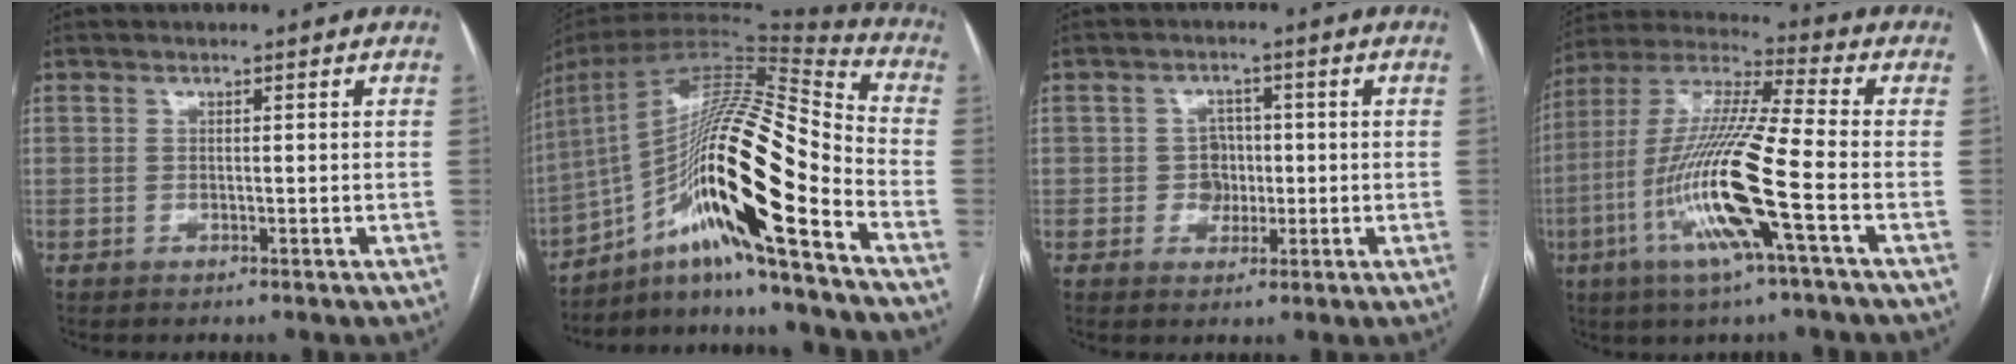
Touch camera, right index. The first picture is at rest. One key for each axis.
{"total": 22.4, "fx": -11.0, "fy": 0.8, "fz": 19.5, "tx": -0.348, "ty": 0.008, "tz": -0.193}
{"total": 3.6, "fx": -0.3, "fy": 3.4, "fz": 1.2, "tx": -0.012, "ty": 0.013, "tz": 0.003}
{"total": 16.7, "fx": -5.6, "fy": 0.0, "fz": 15.8, "tx": -0.329, "ty": -0.010, "tz": -0.112}